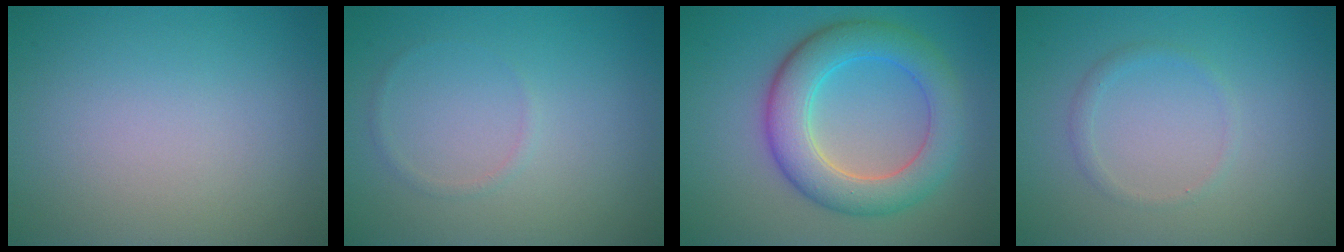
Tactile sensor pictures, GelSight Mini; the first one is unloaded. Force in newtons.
{"total": 0.6, "press": 0.6, "slide": 0.1}
{"total": 6.6, "press": 6.6, "slide": 0.1}
{"total": 0.9, "press": 0.9, "slide": 0.1}